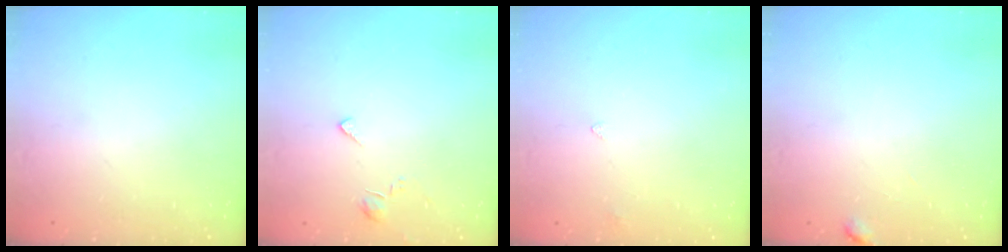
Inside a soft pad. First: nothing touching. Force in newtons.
{"total": 3.0, "press": 3.0, "slide": 0.2}
{"total": 2.7, "press": 2.6, "slide": 0.5}
{"total": 3.7, "press": 3.7, "slide": 0.3}